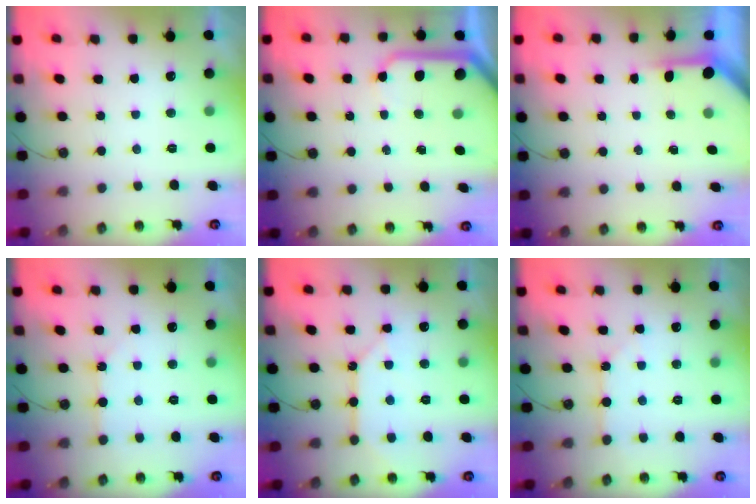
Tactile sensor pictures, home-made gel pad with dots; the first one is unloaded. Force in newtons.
{"total": 10.3, "press": 10.2, "slide": 1.1}
{"total": 3.5, "press": 3.5, "slide": 0.3}
{"total": 1.2, "press": 1.2, "slide": 0.2}
{"total": 10.4, "press": 10.4, "slide": 0.9}
{"total": 2.7, "press": 2.6, "slide": 0.5}